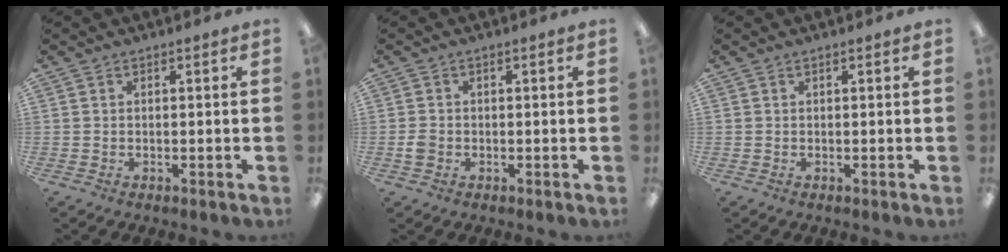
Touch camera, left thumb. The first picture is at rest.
{"total": 1.9, "force": [-0.5, 1.5, 1.0], "torque": [-0.017, 0.004, -0.011]}
{"total": 0.0}